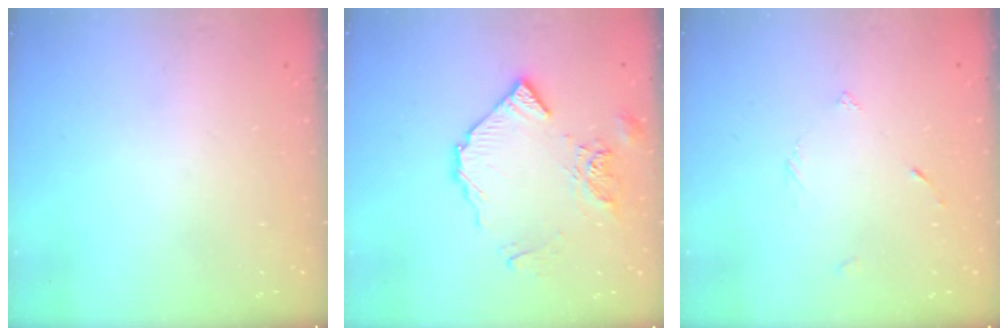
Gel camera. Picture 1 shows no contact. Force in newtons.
{"total": 11.8, "press": 11.7, "slide": 1.1}
{"total": 2.3, "press": 2.2, "slide": 0.2}